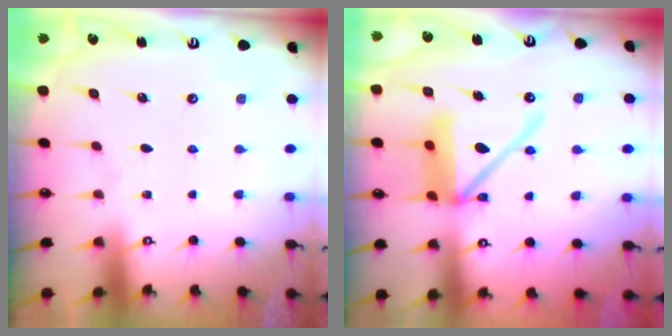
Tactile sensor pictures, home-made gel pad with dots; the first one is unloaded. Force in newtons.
{"total": 12.9, "press": 12.8, "slide": 2.0}